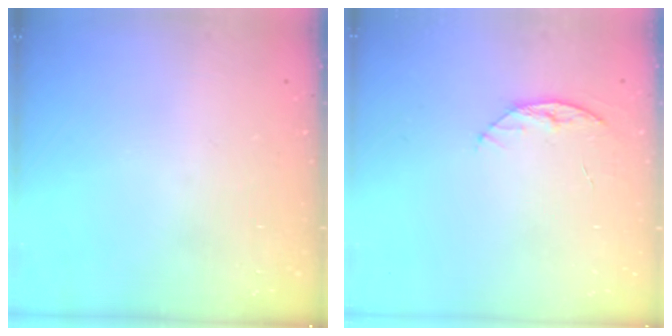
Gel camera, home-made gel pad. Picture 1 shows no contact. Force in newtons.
{"total": 5.6, "press": 5.6, "slide": 0.6}